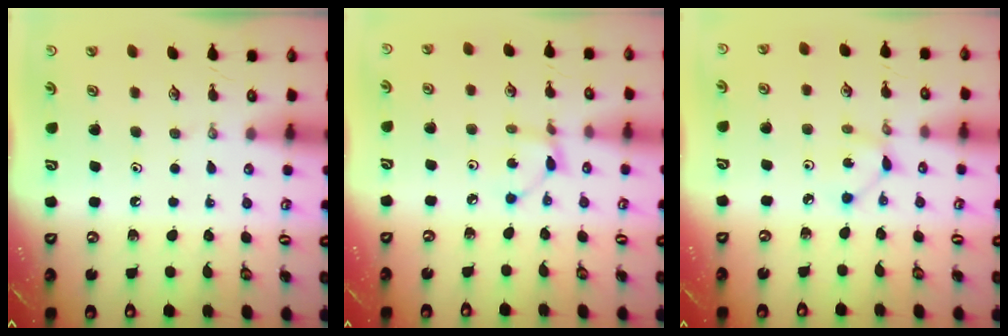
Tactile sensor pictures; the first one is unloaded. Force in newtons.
{"total": 2.5, "press": 2.5, "slide": 0.1}
{"total": 1.7, "press": 1.7, "slide": 0.1}